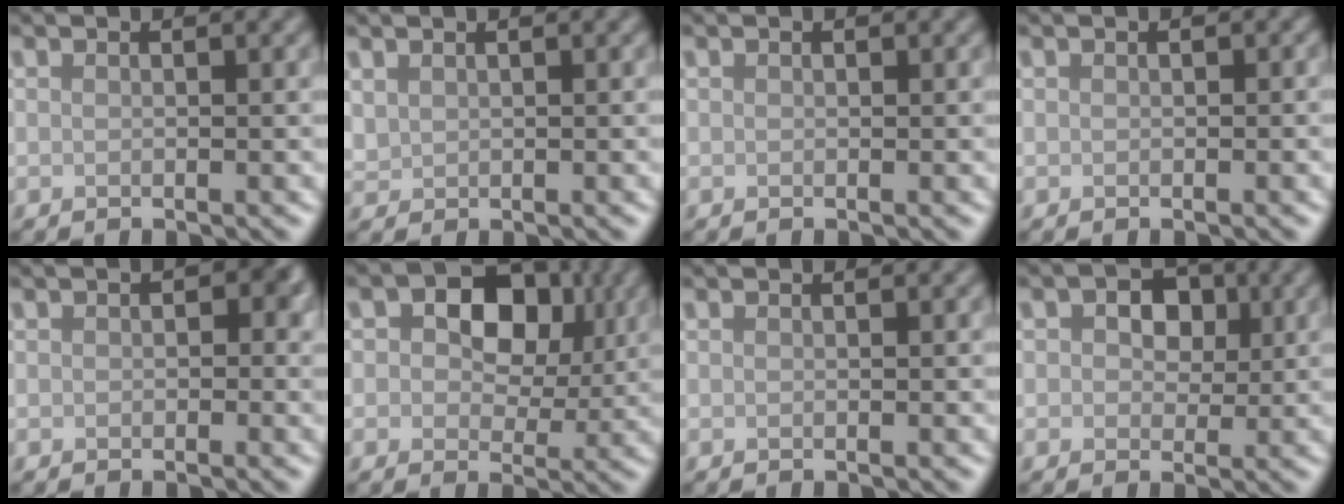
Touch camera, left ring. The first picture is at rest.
{"total": 1.2, "force": [0.5, 1.0, 0.1], "torque": [-0.002, 0.001, 0.015]}
{"total": 0.0}
{"total": 0.0}
{"total": 2.0, "force": [0.1, 1.5, 1.3], "torque": [-0.007, 0.005, -0.004]}
{"total": 7.9, "force": [2.3, 5.8, 4.9], "torque": [-0.051, 0.030, 0.014]}
{"total": 0.0}
{"total": 3.2, "force": [0.9, 2.5, 1.9], "torque": [-0.017, 0.008, 0.004]}